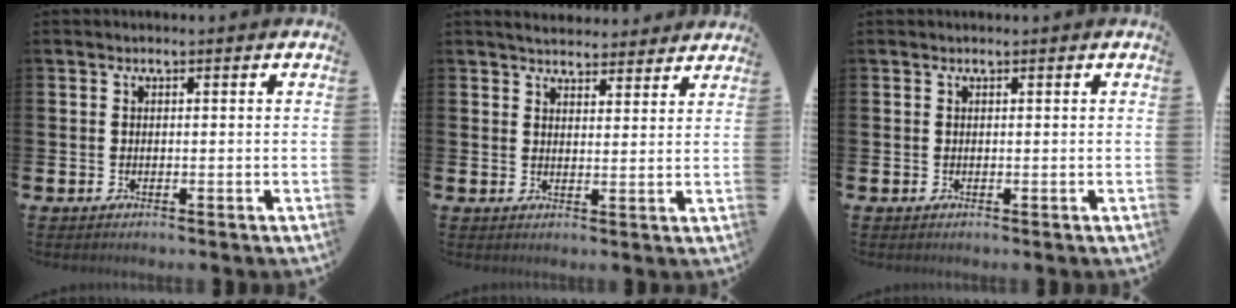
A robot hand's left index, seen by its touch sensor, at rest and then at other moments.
{"total": 4.1, "force": [4.0, 0.7, 0.3], "torque": [-0.008, -0.023, 0.072]}
{"total": 0.0}